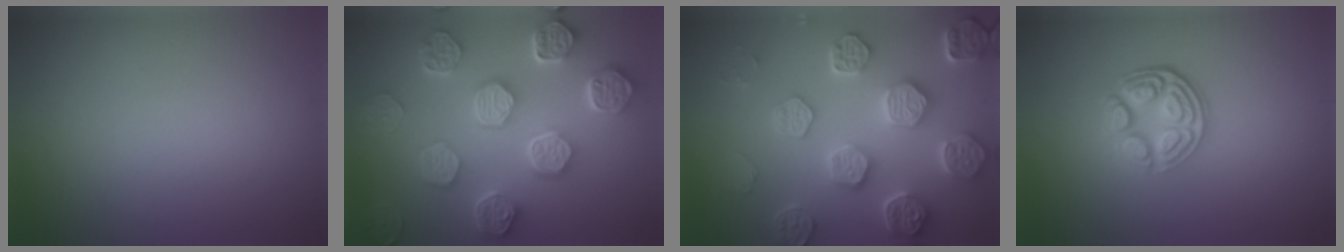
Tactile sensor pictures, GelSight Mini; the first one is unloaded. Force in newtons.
{"total": 8.0, "press": 6.3, "slide": 5.0}
{"total": 6.7, "press": 5.8, "slide": 3.4}
{"total": 4.3, "press": 3.3, "slide": 2.7}